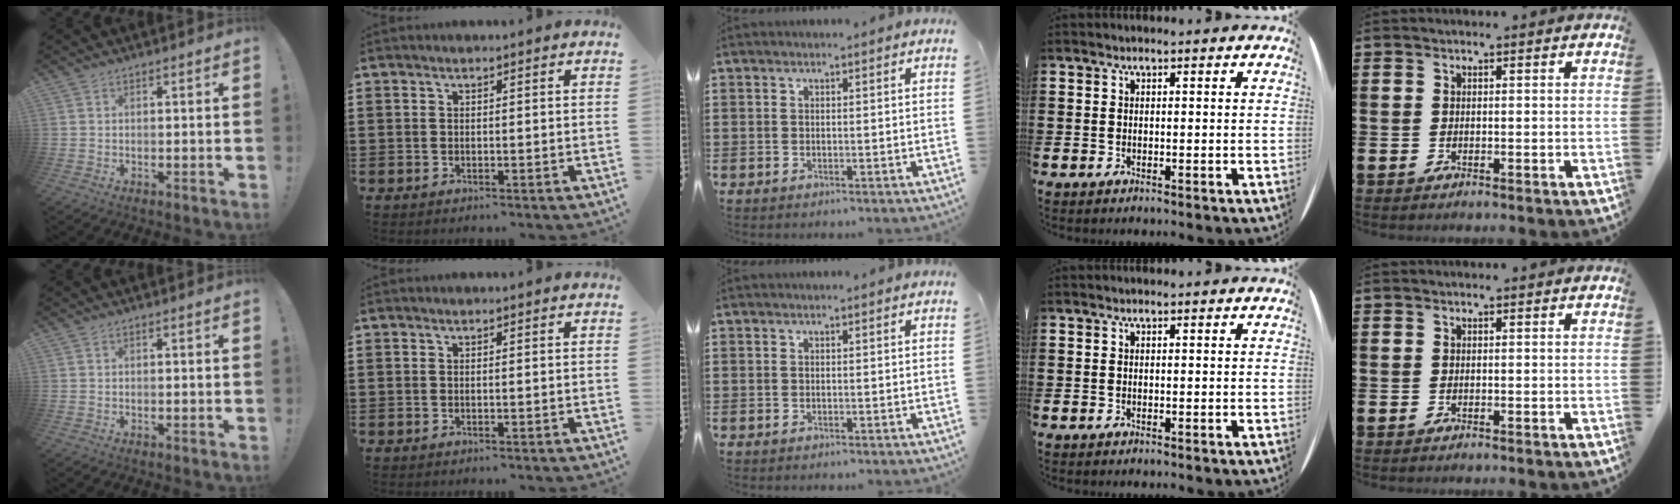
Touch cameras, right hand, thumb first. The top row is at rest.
{}